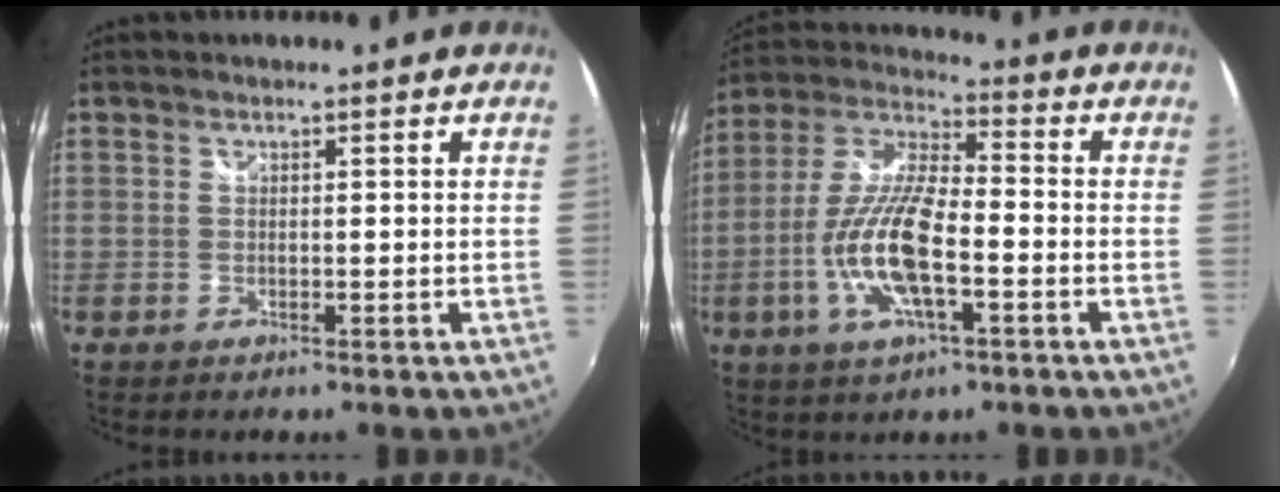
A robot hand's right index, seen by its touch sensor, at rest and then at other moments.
{"total": 15.0, "force": [-4.6, 4.5, 13.5], "torque": [-0.281, -0.008, -0.090]}